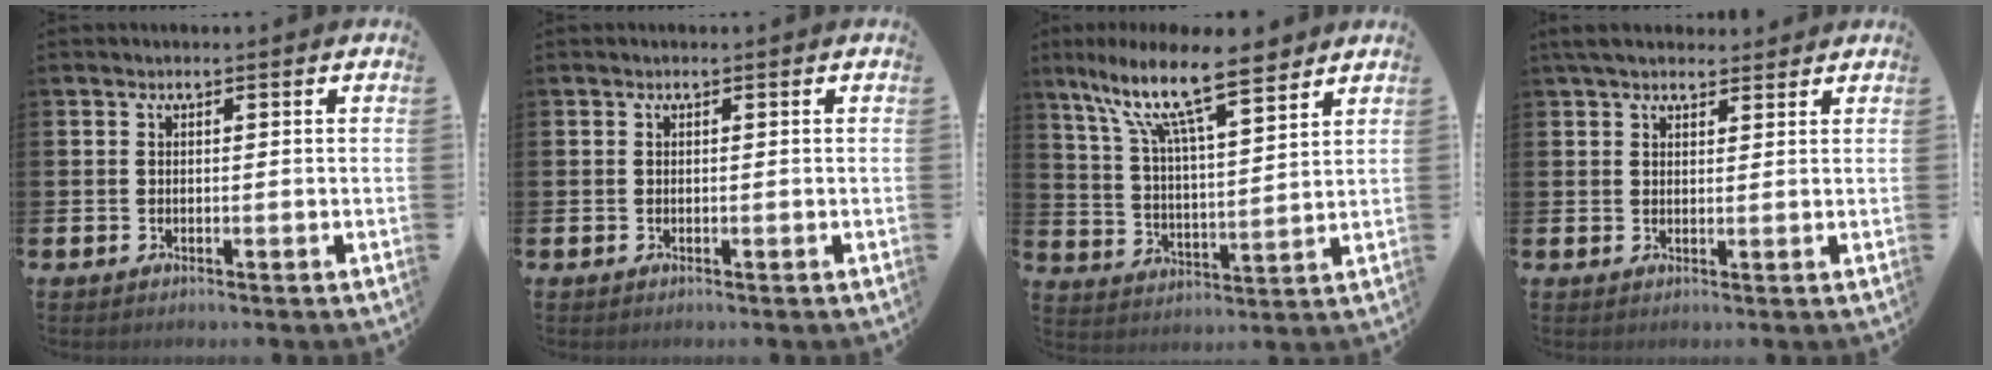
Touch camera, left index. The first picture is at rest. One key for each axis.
{"total": 0.0}
{"total": 12.7, "fx": 10.1, "fy": 2.7, "fz": 7.4, "tx": -0.161, "ty": -0.049, "tz": 0.172}
{"total": 4.0, "fx": 3.5, "fy": 1.5, "fz": 1.2, "tx": -0.022, "ty": -0.010, "tz": 0.063}